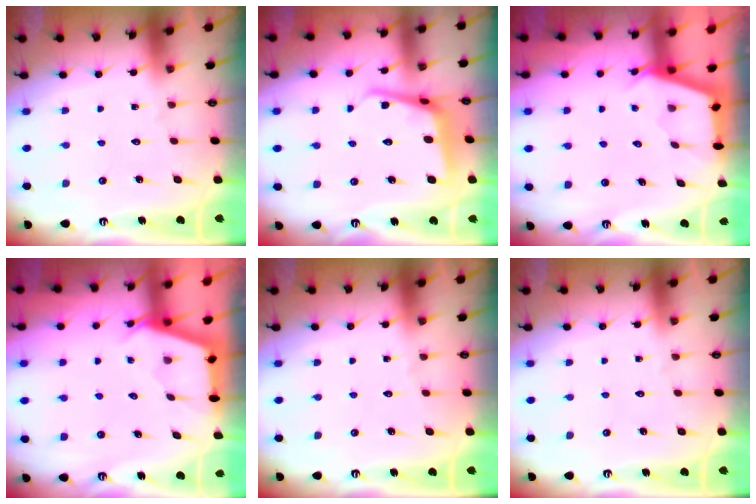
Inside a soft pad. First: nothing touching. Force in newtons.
{"total": 8.9, "press": 8.9, "slide": 0.8}
{"total": 2.6, "press": 2.6, "slide": 0.3}
{"total": 2.5, "press": 2.5, "slide": 0.3}
{"total": 0.0}
{"total": 0.0}